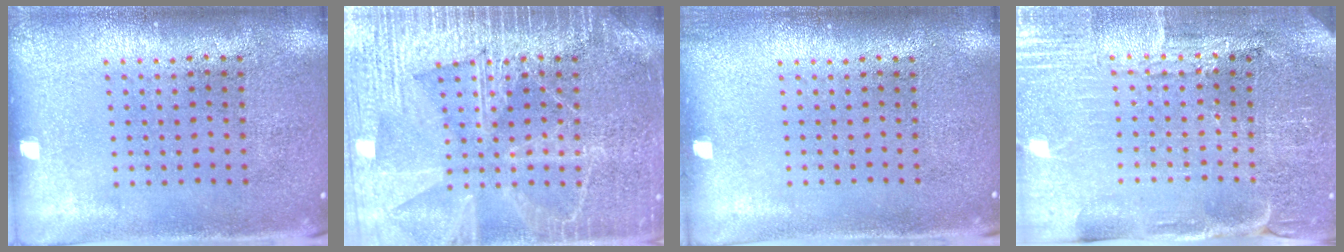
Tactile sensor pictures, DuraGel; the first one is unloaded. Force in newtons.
{"total": 6.5, "press": 6.4, "slide": 0.9}
{"total": 0.5, "press": 0.5, "slide": 0.1}
{"total": 3.8, "press": 3.7, "slide": 0.8}